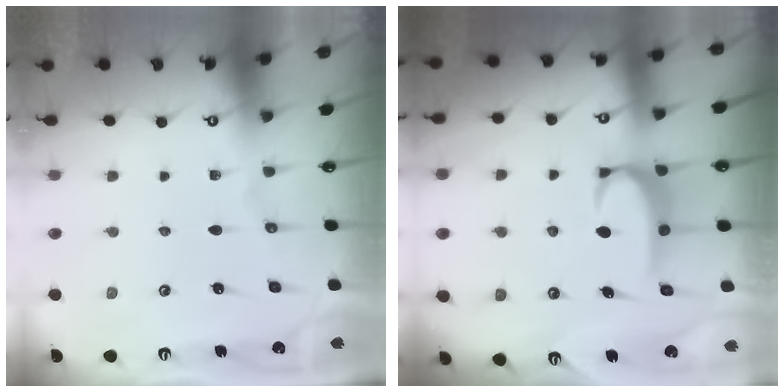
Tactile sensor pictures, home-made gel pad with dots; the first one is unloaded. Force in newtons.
{"total": 2.8, "press": 2.8, "slide": 0.5}